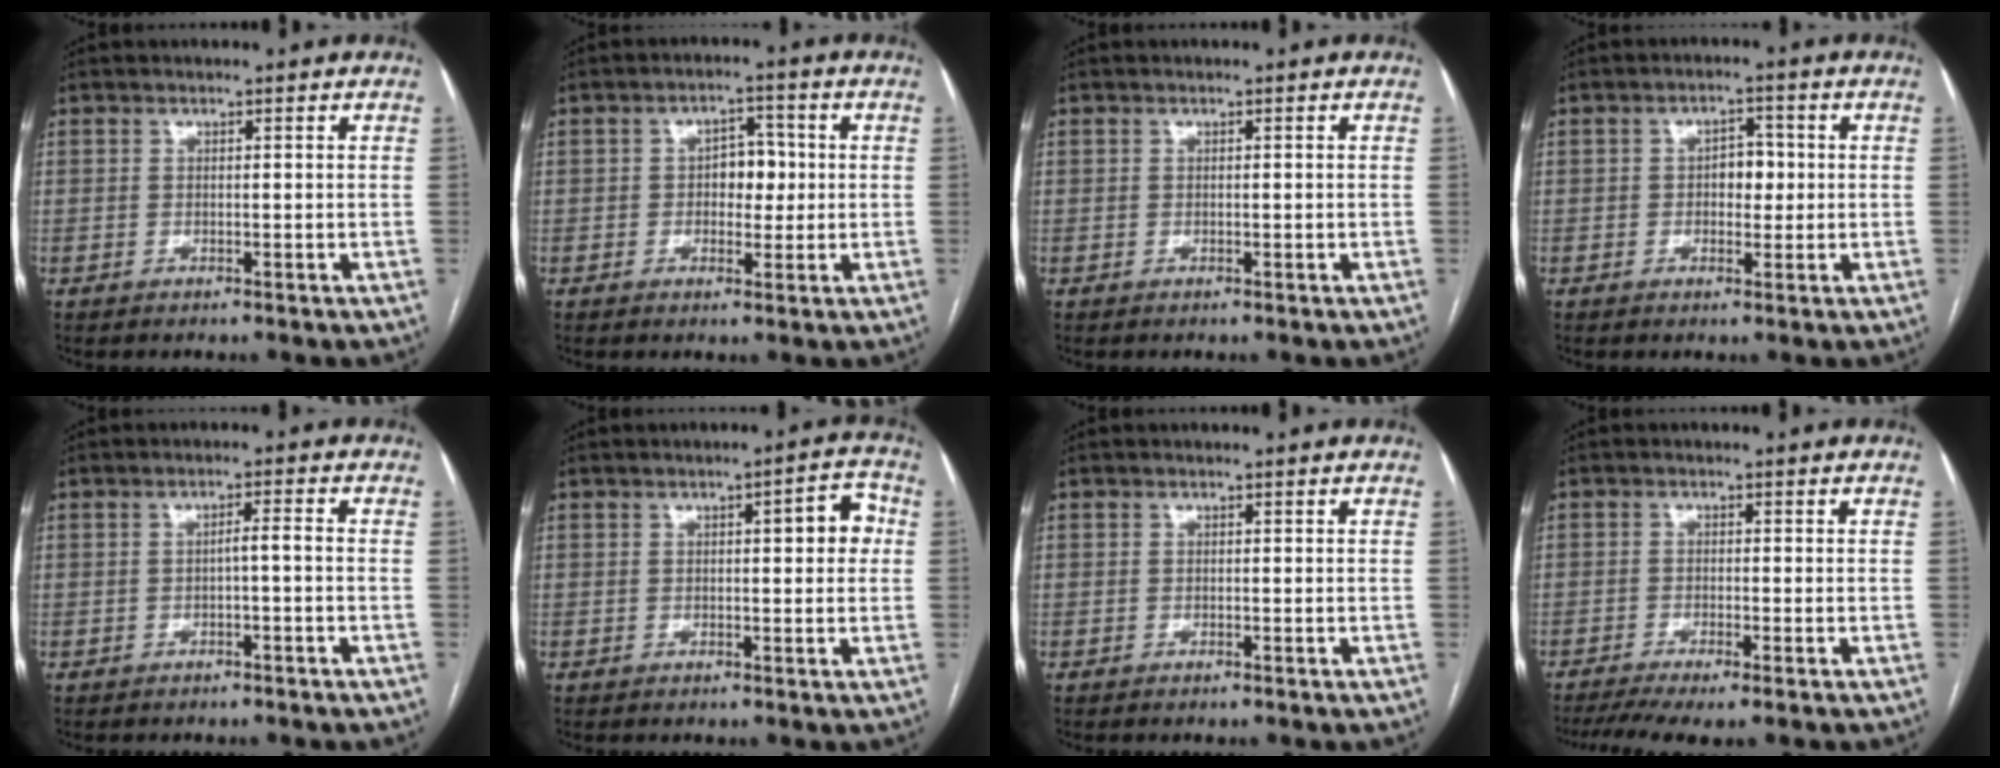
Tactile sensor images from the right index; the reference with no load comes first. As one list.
[{"total": 4.6, "force": [0.1, 2.9, 3.5], "torque": [-0.047, 0.014, 0.002]}, {"total": 0.0}, {"total": 3.6, "force": [0.0, 2.2, 2.8], "torque": [-0.036, 0.011, 0.001]}, {"total": 1.8, "force": [-0.6, 0.0, 1.7], "torque": [-0.025, 0.005, -0.010]}, {"total": 4.8, "force": [0.8, 1.3, 4.6], "torque": [-0.054, 0.017, 0.007]}, {"total": 0.0}, {"total": 6.7, "force": [-4.9, 0.6, 4.5], "torque": [-0.070, -0.009, -0.080]}]